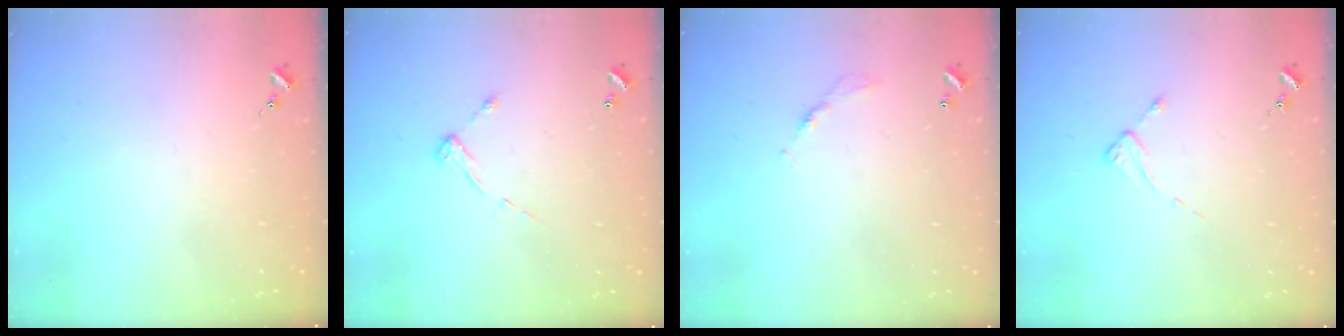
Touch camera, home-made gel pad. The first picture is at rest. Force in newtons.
{"total": 6.9, "press": 6.9, "slide": 0.5}
{"total": 4.4, "press": 4.3, "slide": 0.2}
{"total": 2.3, "press": 2.3, "slide": 0.3}